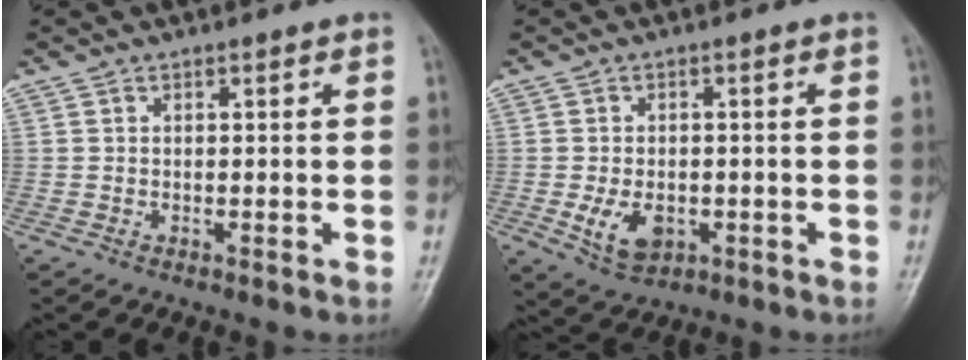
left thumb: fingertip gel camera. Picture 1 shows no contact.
{"total": 5.9, "force": [-1.8, 4.0, 4.0], "torque": [-0.064, -0.004, -0.019]}